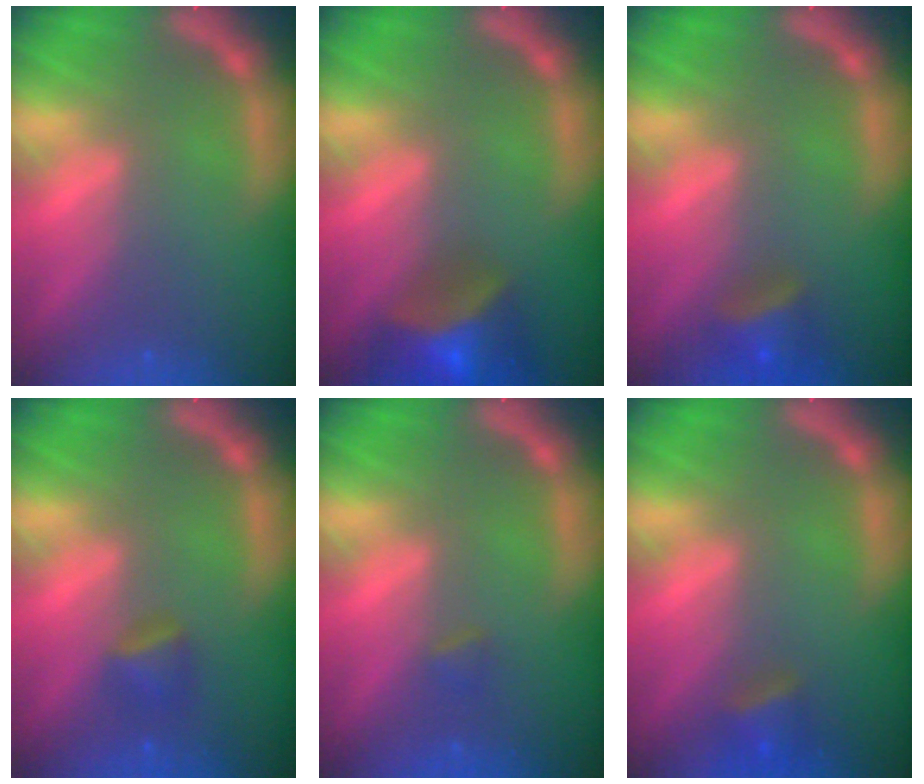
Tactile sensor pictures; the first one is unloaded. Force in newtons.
{"total": 7.5}
{"total": 3.4}
{"total": 1.9}
{"total": 0.9}
{"total": 2.4}